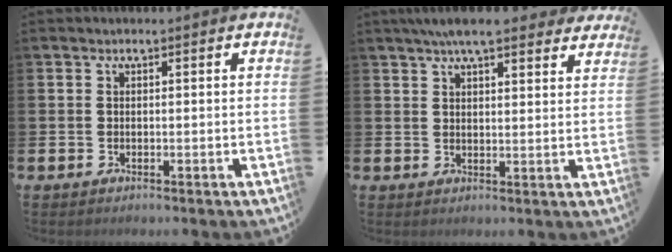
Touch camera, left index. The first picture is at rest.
{"total": 6.2, "force": [5.5, 1.2, 2.5], "torque": [-0.045, -0.017, 0.098]}